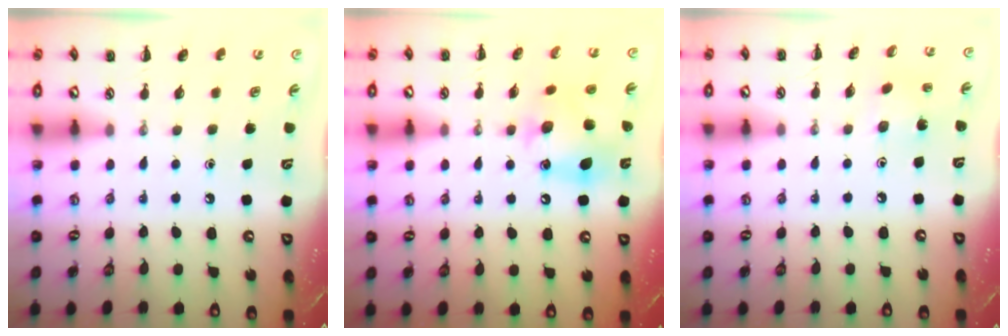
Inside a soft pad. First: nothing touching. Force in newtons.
{"total": 11.8, "press": 11.6, "slide": 1.7}
{"total": 1.6, "press": 1.5, "slide": 0.6}